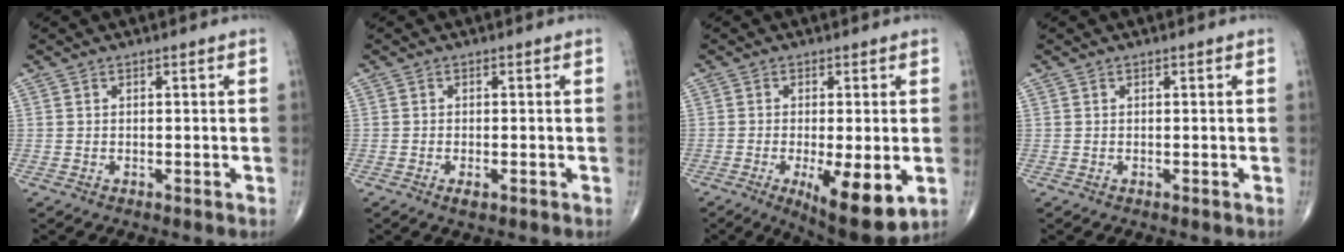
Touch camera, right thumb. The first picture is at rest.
{"total": 1.6, "force": [-0.7, 0.7, 1.2], "torque": [-0.019, 0.000, -0.011]}
{"total": 11.5, "force": [-3.3, 3.4, 10.5], "torque": [-0.160, -0.023, -0.043]}
{"total": 0.0}